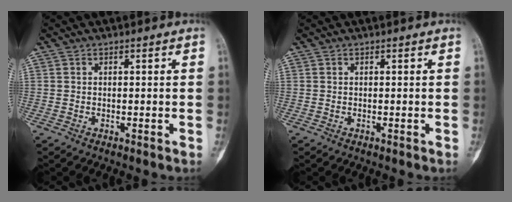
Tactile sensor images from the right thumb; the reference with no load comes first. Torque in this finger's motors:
{"motor_torque": [0.00, 0.00, 0.06, -0.06, 0.00]}